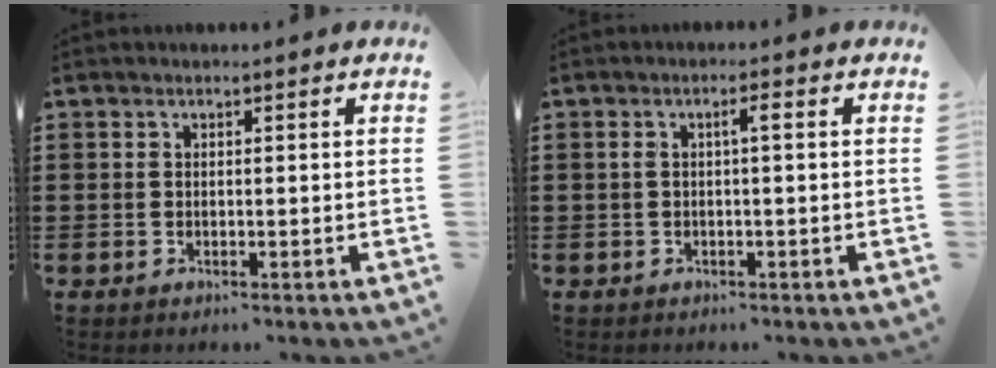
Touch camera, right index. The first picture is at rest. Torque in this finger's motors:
{"motor_torque": [0.42, -0.32, 0.07, 0.06]}